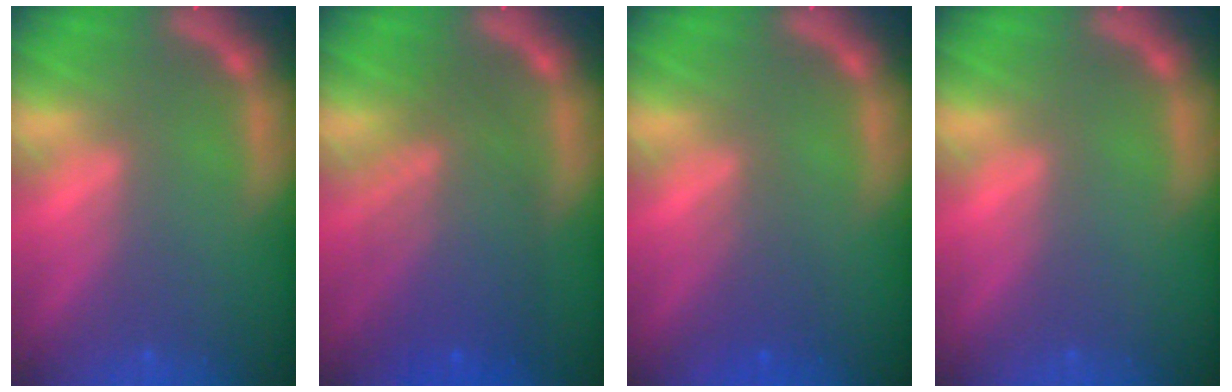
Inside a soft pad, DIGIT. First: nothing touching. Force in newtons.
{"total": 7.6}
{"total": 2.0}
{"total": 0.0}